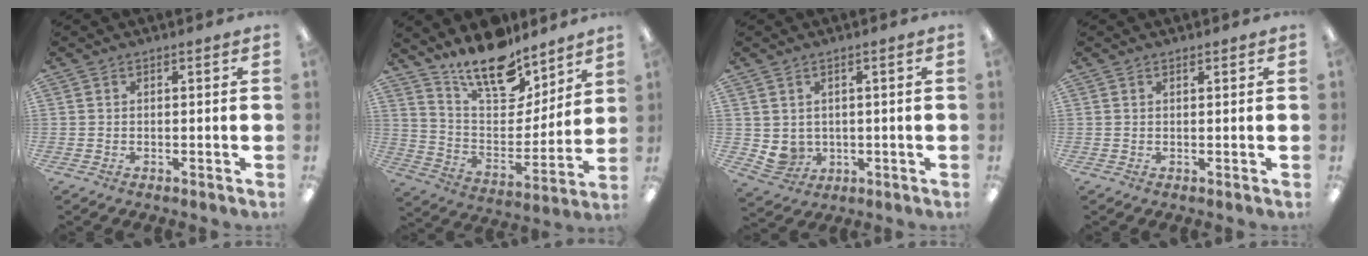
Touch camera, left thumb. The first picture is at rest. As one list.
[{"total": 17.0, "force": [14.0, 6.7, 6.9], "torque": [-0.128, -0.099, 0.252]}, {"total": 4.2, "force": [1.6, 3.7, 0.9], "torque": [-0.033, -0.005, 0.033]}, {"total": 0.5, "force": [0.5, 0.2, 0.1], "torque": [0.006, -0.004, 0.007]}]